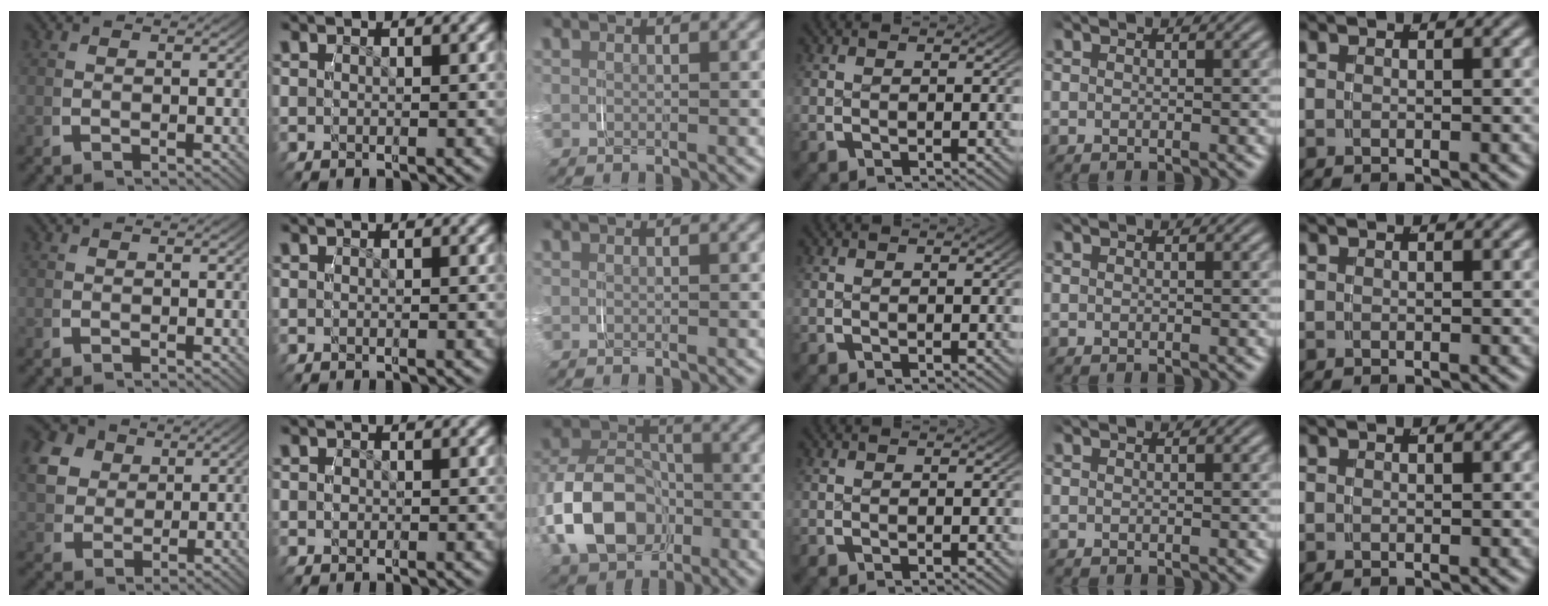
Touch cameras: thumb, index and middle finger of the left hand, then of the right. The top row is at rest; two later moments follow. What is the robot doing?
{"motion": "grasp_and_lifting", "object": "paper"}